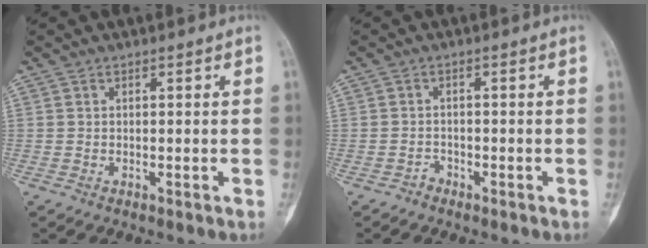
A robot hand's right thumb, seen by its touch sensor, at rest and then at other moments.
{"total": 1.3, "force": [-1.0, 0.8, 0.0], "torque": [0.004, 0.004, -0.025]}